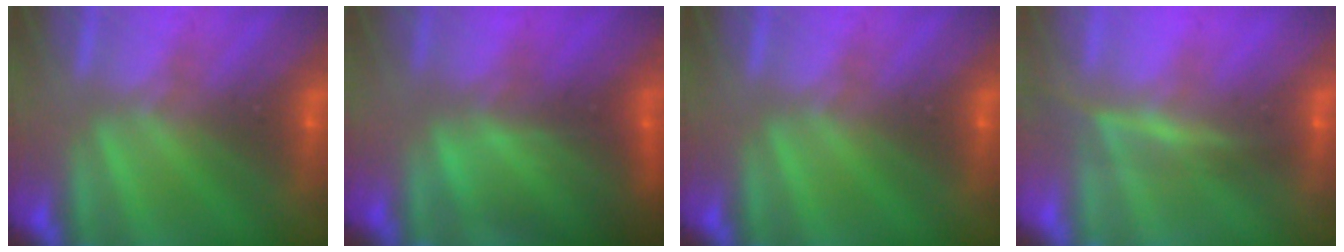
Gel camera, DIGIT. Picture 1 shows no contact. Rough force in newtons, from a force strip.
{"total": 9.7}
{"total": 0.0}
{"total": 4.7}